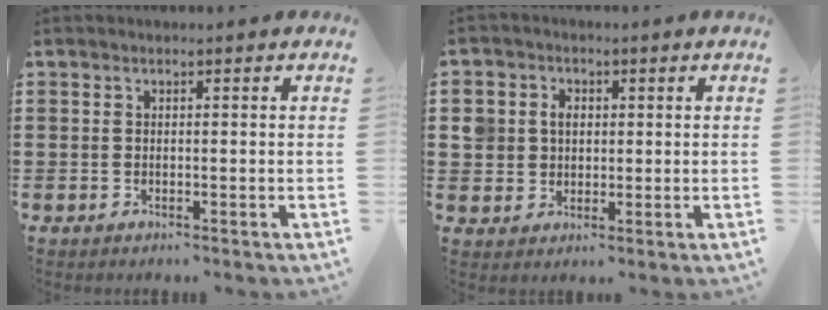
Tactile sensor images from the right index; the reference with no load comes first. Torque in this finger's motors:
{"motor_torque": [0.58, 0.24, 0.09, 0.07]}